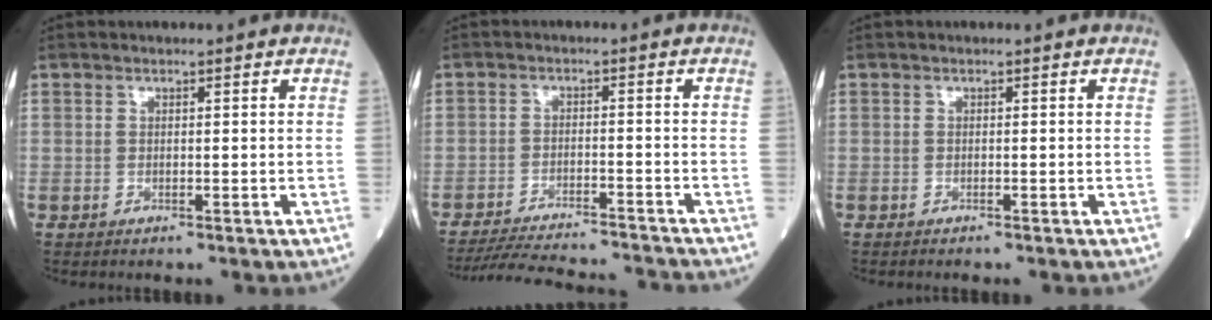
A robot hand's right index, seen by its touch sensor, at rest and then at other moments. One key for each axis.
{"total": 13.9, "fx": -13.3, "fy": 0.9, "fz": 4.0, "tx": -0.064, "ty": -0.010, "tz": -0.187}
{"total": 0.0}